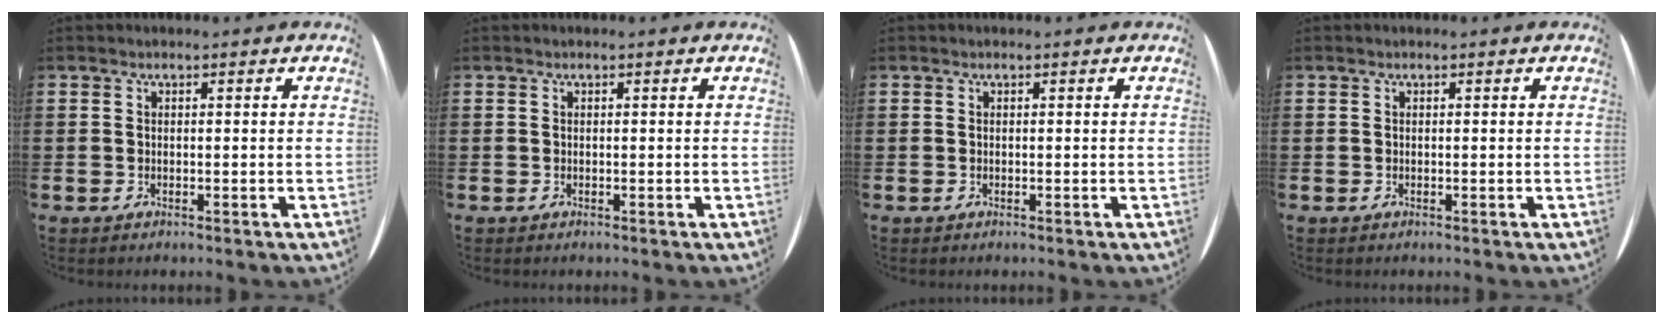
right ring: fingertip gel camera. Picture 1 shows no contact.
{"total": 0.0}
{"total": 0.0}
{"total": 0.0}